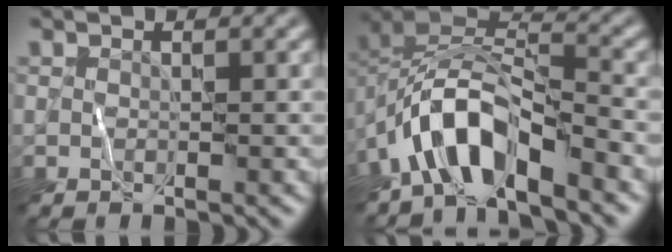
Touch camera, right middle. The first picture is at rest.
{"total": 7.6, "force": [-4.5, 2.9, 5.5], "torque": [-0.089, 0.008, -0.093]}